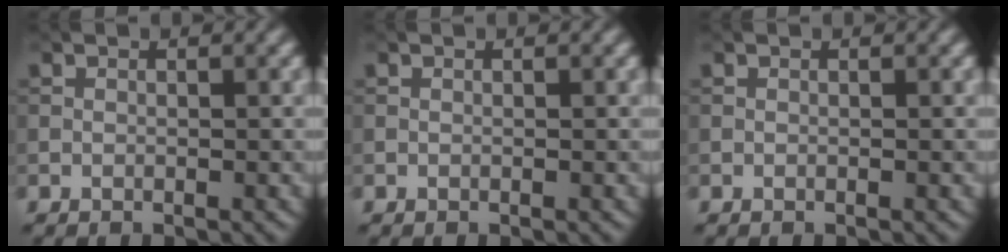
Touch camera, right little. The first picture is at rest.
{"total": 0.0}
{"total": 0.0}